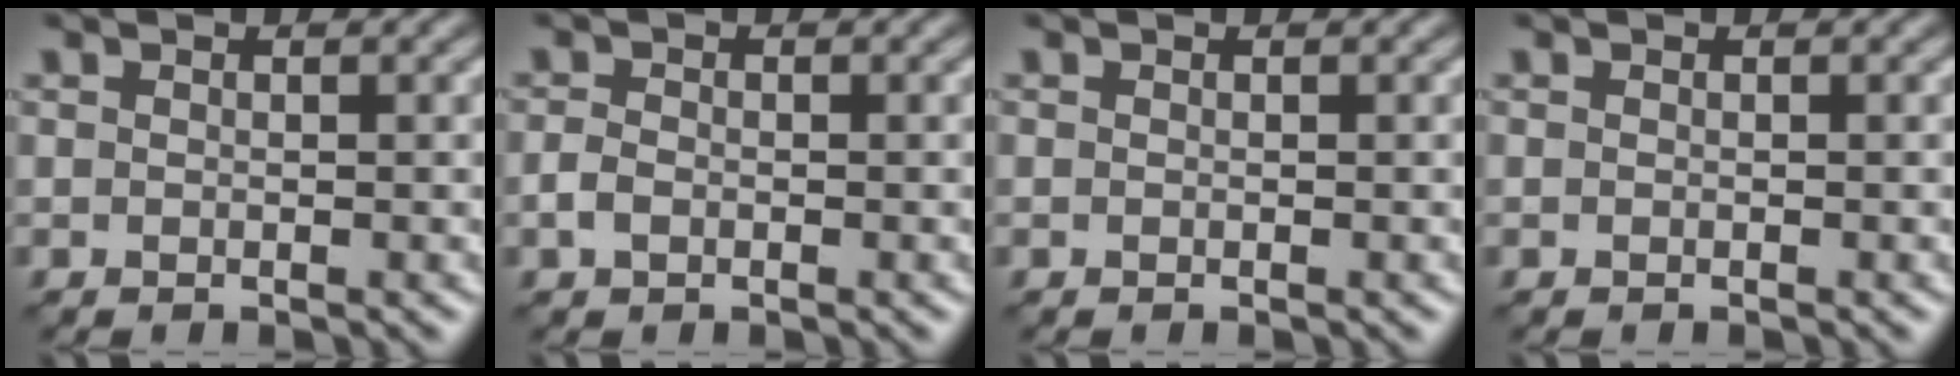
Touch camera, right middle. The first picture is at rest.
{"total": 1.4, "force": [-0.5, 1.0, 0.9], "torque": [-0.017, 0.001, -0.013]}
{"total": 0.0}
{"total": 0.0}